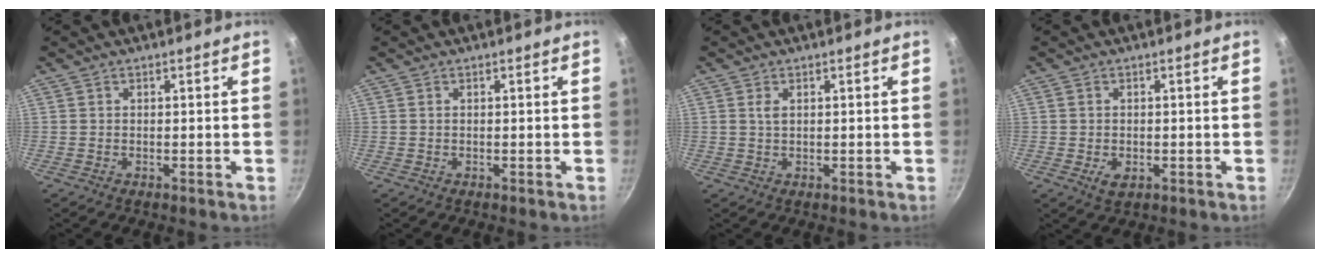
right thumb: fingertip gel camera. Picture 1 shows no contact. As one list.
[{"total": 0.0}, {"total": 1.4, "force": [0.5, 0.7, 1.2], "torque": [-0.022, 0.000, 0.010]}, {"total": 2.8, "force": [-0.8, 1.8, 2.0], "torque": [-0.033, -0.007, -0.010]}]